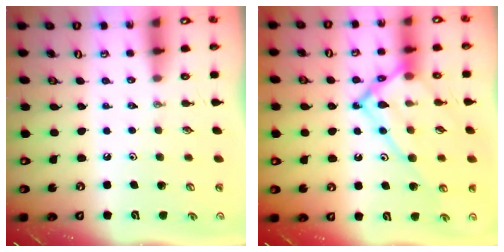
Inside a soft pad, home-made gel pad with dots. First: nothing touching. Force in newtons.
{"total": 18.3, "press": 18.2, "slide": 2.0}